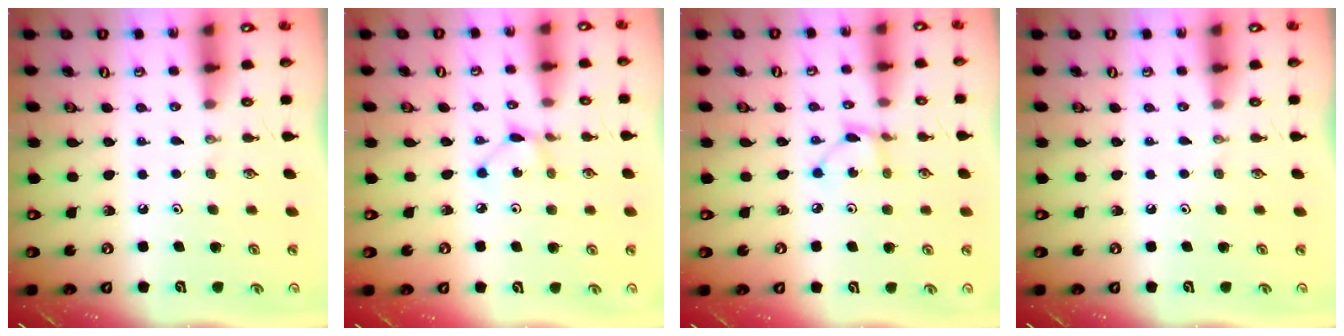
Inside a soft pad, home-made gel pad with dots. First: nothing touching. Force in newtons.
{"total": 2.5, "press": 2.5, "slide": 0.1}
{"total": 2.8, "press": 2.8, "slide": 0.1}
{"total": 0.0}